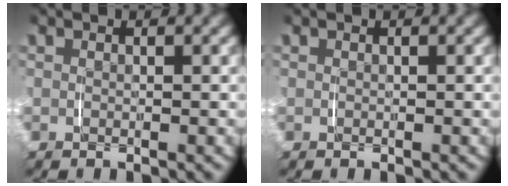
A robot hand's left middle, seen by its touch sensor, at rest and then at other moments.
{"total": 0.0}